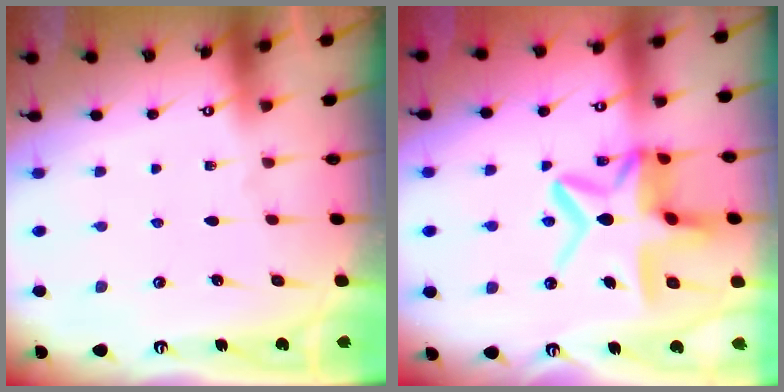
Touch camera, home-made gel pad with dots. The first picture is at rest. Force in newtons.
{"total": 14.9, "press": 14.9, "slide": 1.4}